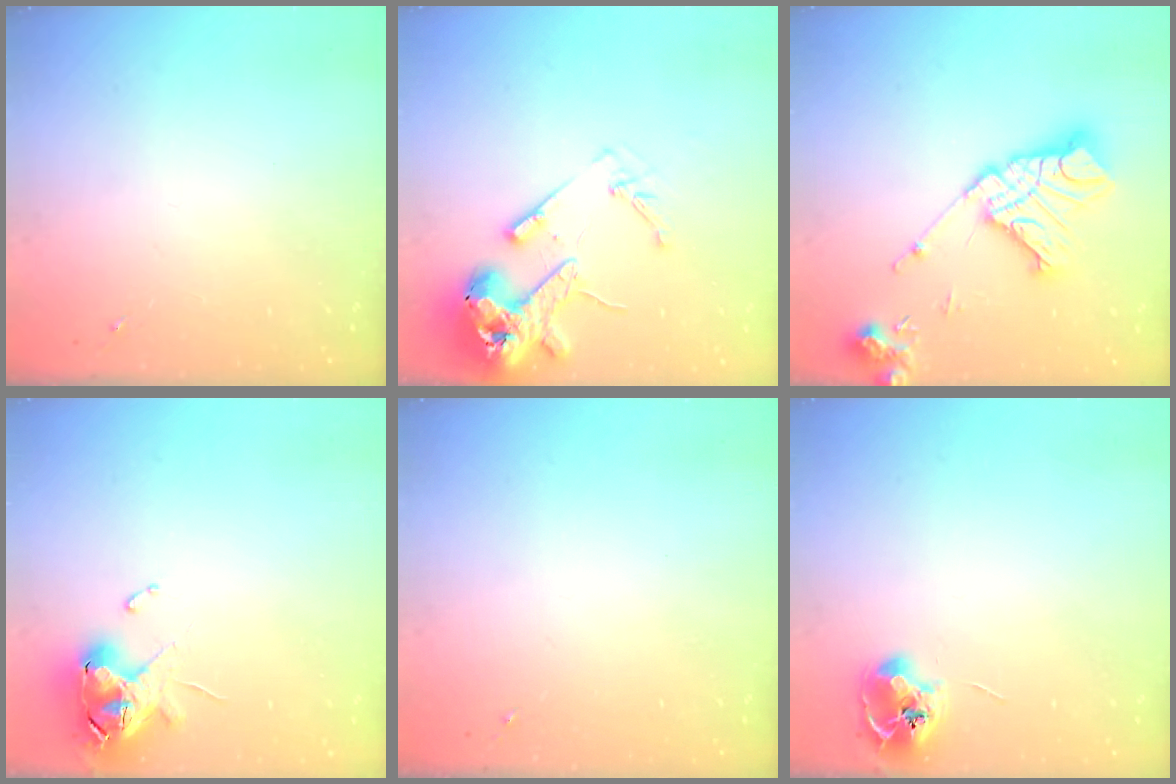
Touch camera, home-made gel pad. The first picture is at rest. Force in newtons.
{"total": 14.8, "press": 14.6, "slide": 2.1}
{"total": 18.0, "press": 17.9, "slide": 2.5}
{"total": 11.5, "press": 11.4, "slide": 1.5}
{"total": 0.0}
{"total": 9.0, "press": 8.9, "slide": 0.8}